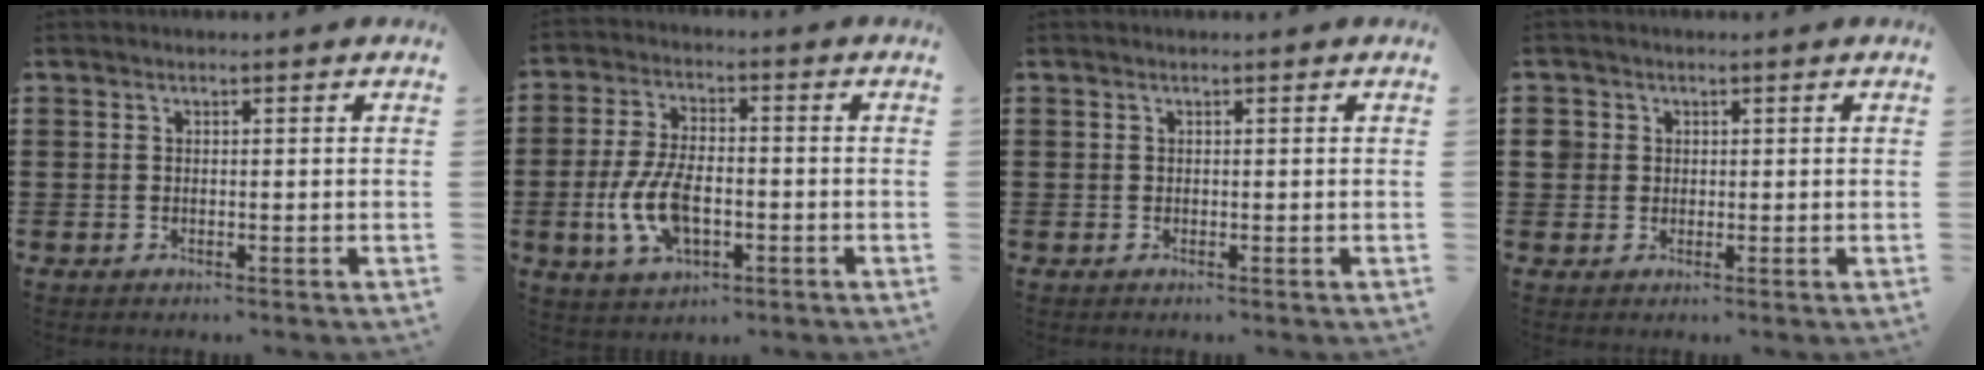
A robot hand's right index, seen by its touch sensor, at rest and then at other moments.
{"total": 9.0, "force": [-2.2, 4.4, 7.5], "torque": [-0.174, -0.007, -0.044]}
{"total": 0.0}
{"total": 2.2, "force": [0.4, 2.1, 0.5], "torque": [-0.019, 0.010, 0.006]}